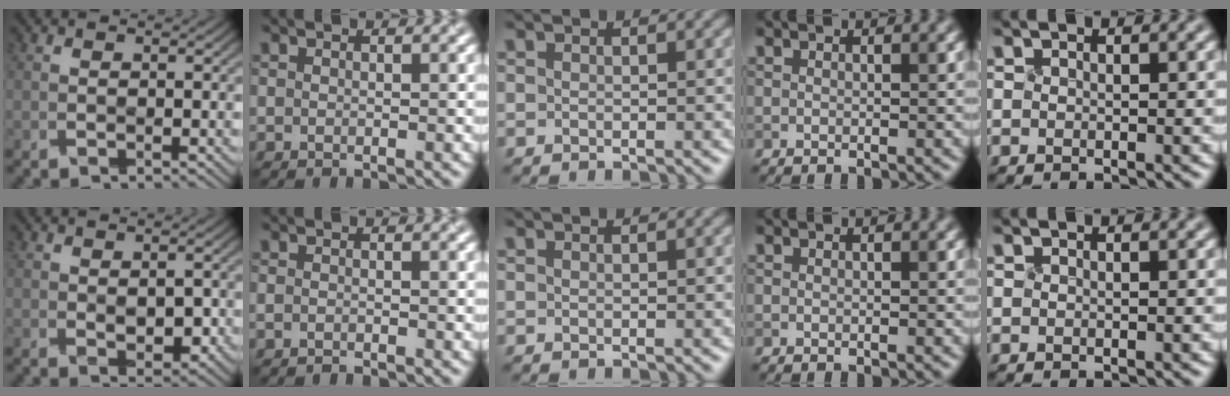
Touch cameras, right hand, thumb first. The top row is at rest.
{"thumb": {"total": 2.9, "force": [-0.2, 1.7, 2.3], "torque": [-0.039, -0.008, 0.005]}, "index": {"total": 1.0, "force": [-1.0, -0.3, 0.0], "torque": [-0.002, -0.002, -0.018]}}